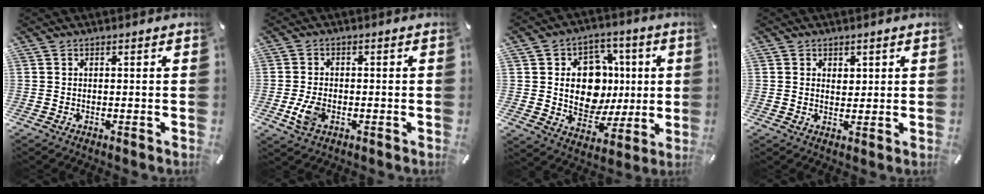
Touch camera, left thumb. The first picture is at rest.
{"total": 5.4, "force": [-1.6, 3.6, 3.7], "torque": [-0.093, -0.002, -0.033]}
{"total": 14.6, "force": [1.6, 12.2, 7.9], "torque": [-0.115, -0.005, 0.040]}
{"total": 2.4, "force": [1.2, 2.0, 0.3], "torque": [0.008, -0.002, 0.018]}